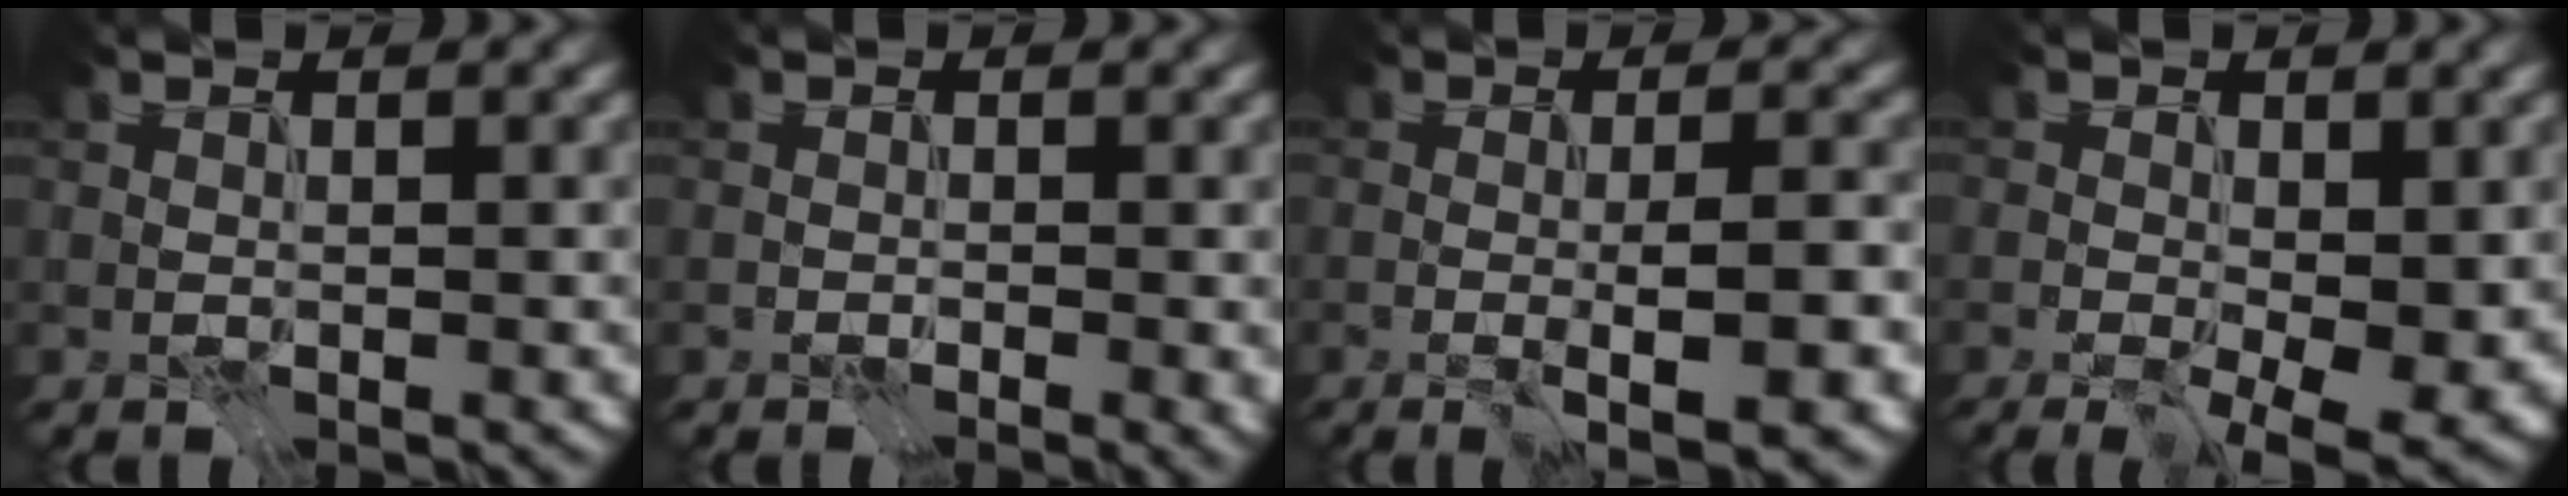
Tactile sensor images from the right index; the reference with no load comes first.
{"total": 0.6, "force": [0.1, 0.2, 0.6], "torque": [-0.001, 0.000, 0.003]}
{"total": 4.7, "force": [-1.6, 1.0, 4.4], "torque": [-0.053, 0.002, -0.022]}
{"total": 4.6, "force": [-0.4, 1.9, 4.2], "torque": [-0.060, -0.011, -0.002]}